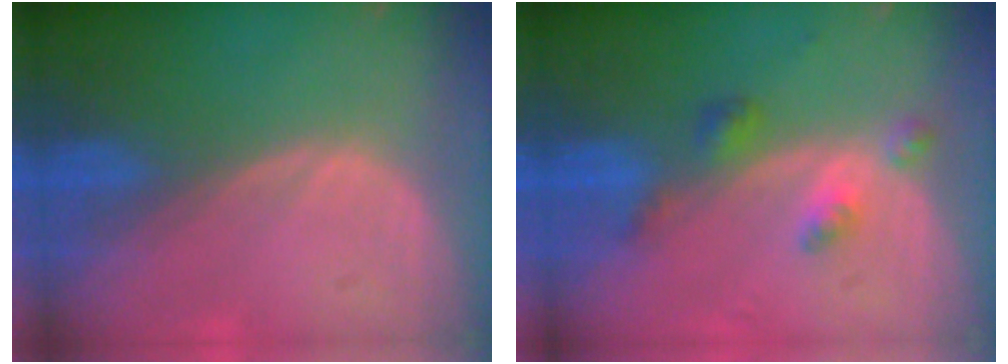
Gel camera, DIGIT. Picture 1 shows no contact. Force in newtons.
{"total": 4.2, "press": 3.9, "slide": 1.6}